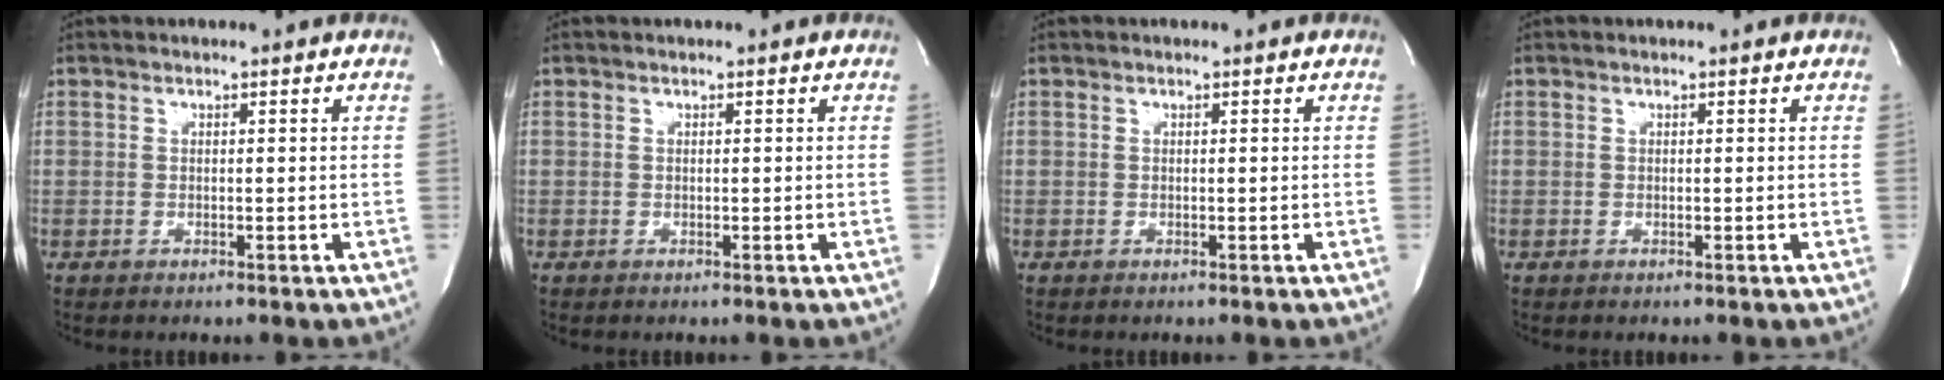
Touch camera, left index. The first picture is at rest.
{"total": 0.0}
{"total": 0.0}
{"total": 0.0}